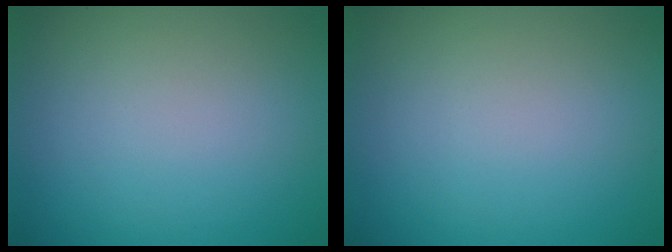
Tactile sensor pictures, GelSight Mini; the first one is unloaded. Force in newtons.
{"total": 0.0}